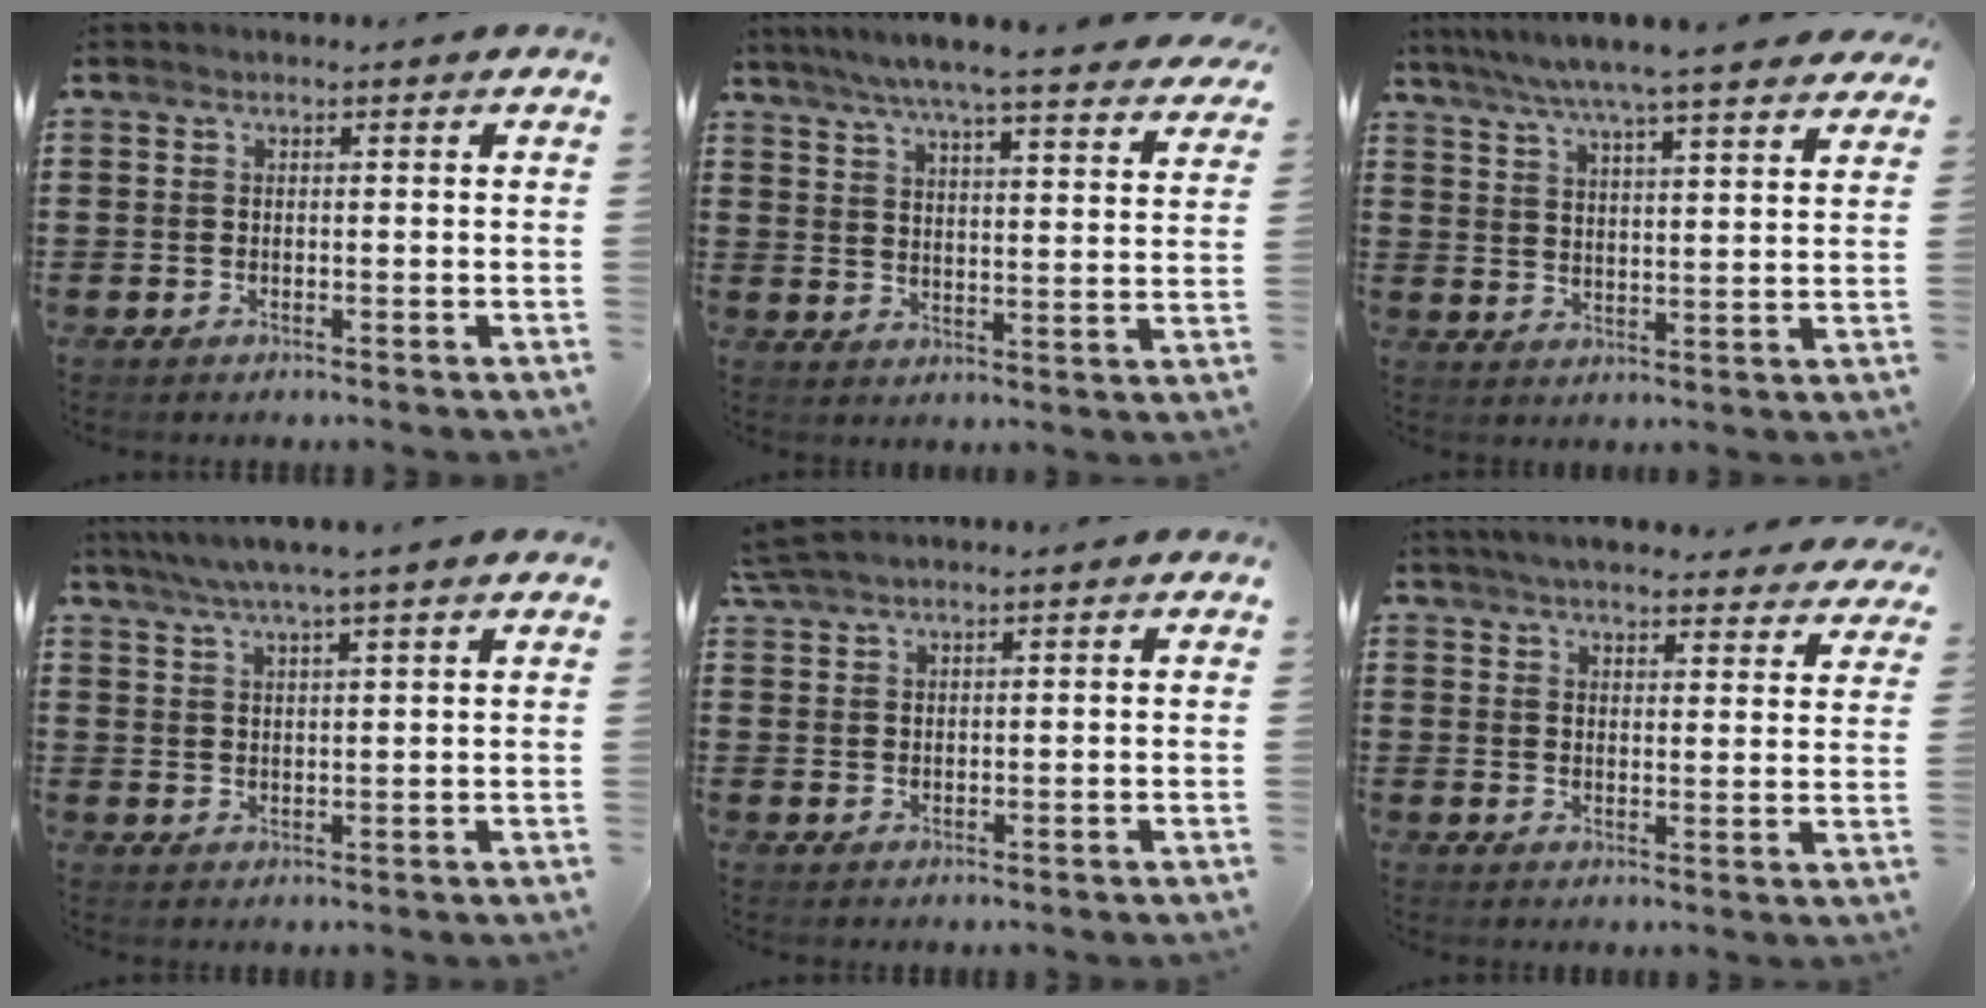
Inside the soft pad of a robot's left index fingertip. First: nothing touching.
{"total": 5.9, "force": [5.3, -0.5, 2.6], "torque": [-0.072, -0.033, 0.089]}
{"total": 6.2, "force": [5.5, -0.3, 2.9], "torque": [-0.076, -0.027, 0.094]}
{"total": 4.0, "force": [3.2, -0.5, 2.2], "torque": [-0.052, -0.006, 0.057]}
{"total": 2.6, "force": [2.3, 0.2, 1.2], "torque": [-0.030, 0.004, 0.046]}
{"total": 5.1, "force": [4.8, 0.3, 1.4], "torque": [-0.045, -0.019, 0.088]}